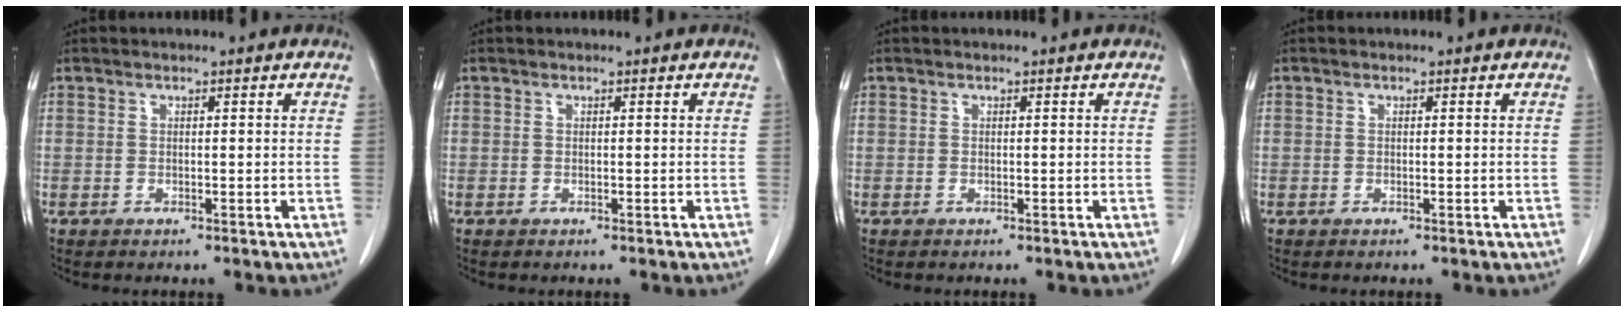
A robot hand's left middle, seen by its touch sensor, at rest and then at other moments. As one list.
[{"total": 0.0}, {"total": 0.0}, {"total": 0.0}]